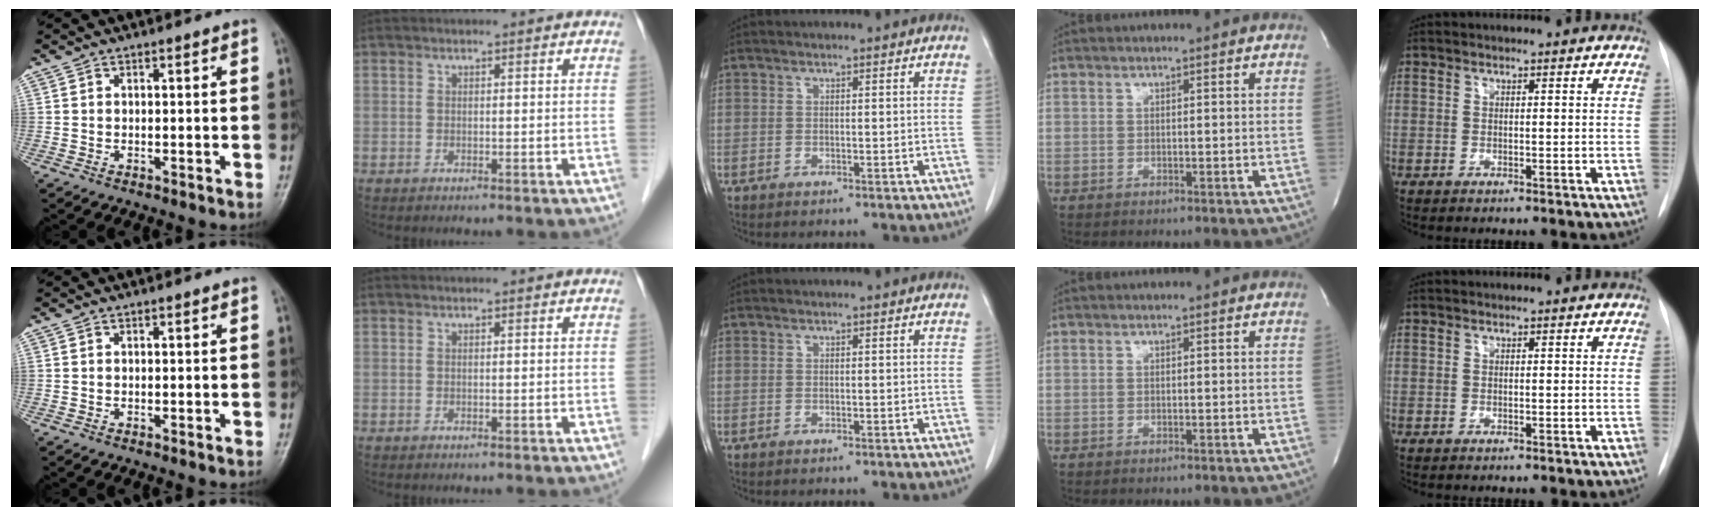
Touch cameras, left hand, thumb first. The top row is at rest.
{}